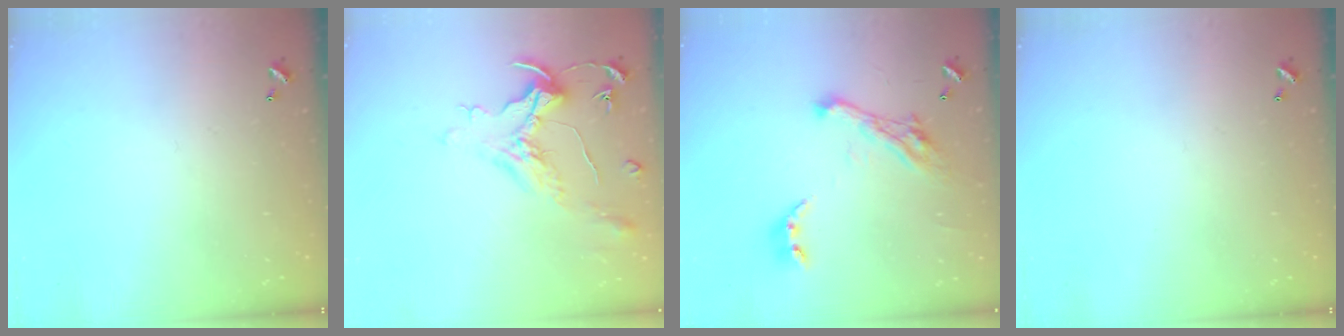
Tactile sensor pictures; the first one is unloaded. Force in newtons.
{"total": 1.6, "press": 1.4, "slide": 0.7}
{"total": 10.6, "press": 10.5, "slide": 1.7}
{"total": 0.0}